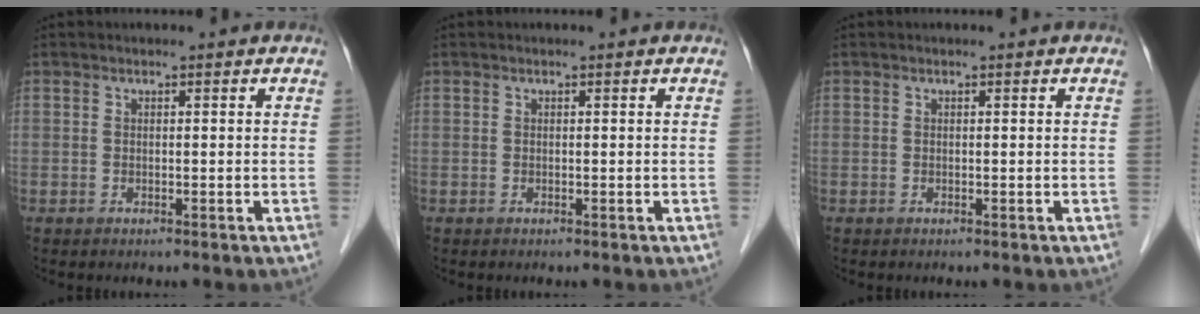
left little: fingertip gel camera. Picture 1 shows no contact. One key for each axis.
{"total": 0.0}
{"total": 0.0}